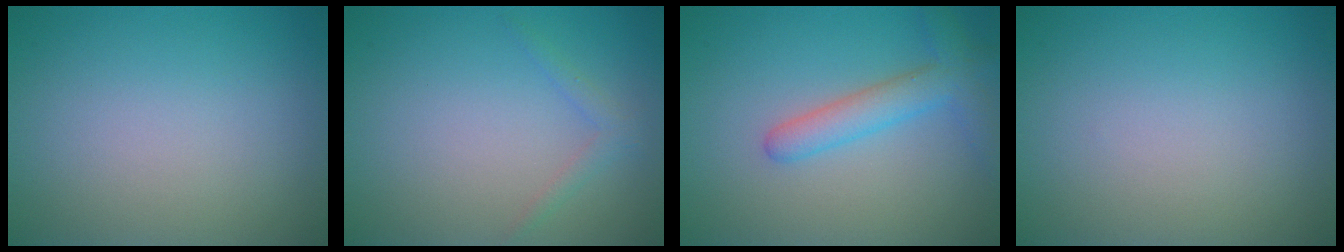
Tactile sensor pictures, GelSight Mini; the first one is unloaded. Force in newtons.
{"total": 1.2, "press": 1.2, "slide": 0.1}
{"total": 3.5, "press": 3.5, "slide": 0.2}
{"total": 0.0}